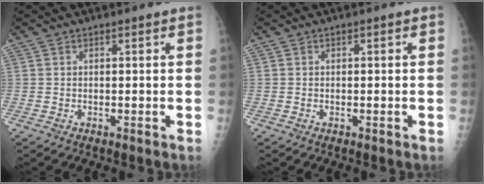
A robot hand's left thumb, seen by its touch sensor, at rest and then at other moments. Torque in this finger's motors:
{"motor_torque": [-0.01, 0.01, 0.00, 0.00, 0.00]}